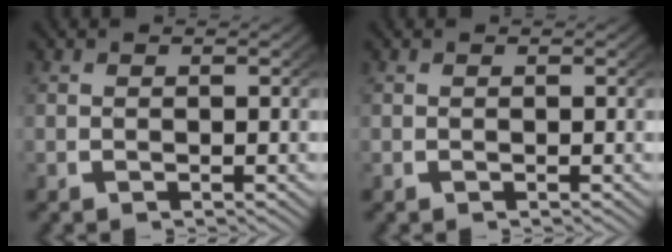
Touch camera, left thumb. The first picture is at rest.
{"total": 0.0}